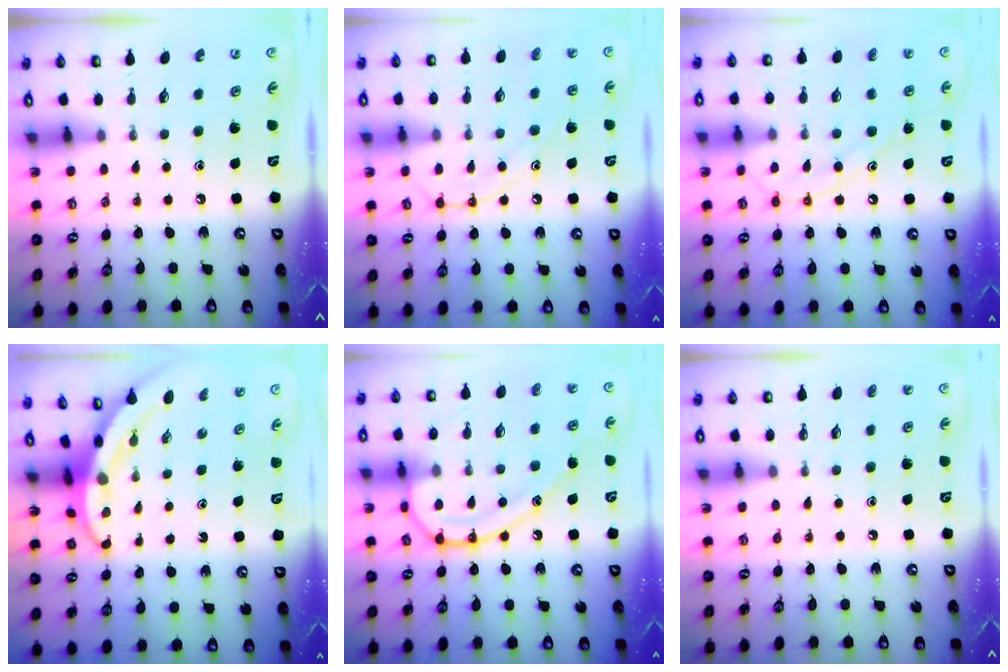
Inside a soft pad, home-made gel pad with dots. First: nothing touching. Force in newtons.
{"total": 12.0, "press": 12.0, "slide": 1.0}
{"total": 10.2, "press": 10.2, "slide": 0.9}
{"total": 3.8, "press": 3.8, "slide": 0.4}
{"total": 15.7, "press": 15.7, "slide": 1.4}
{"total": 1.1, "press": 1.1, "slide": 0.3}